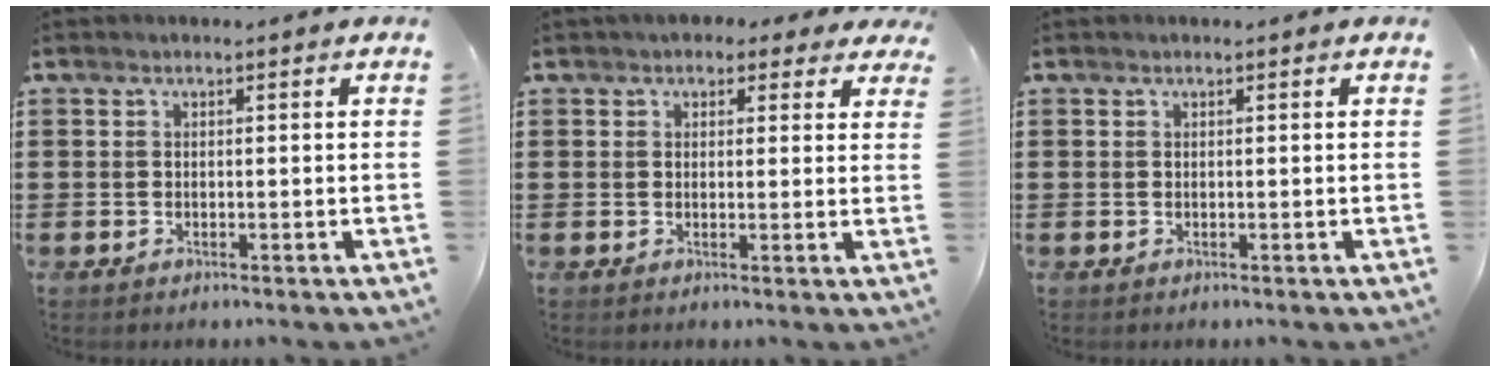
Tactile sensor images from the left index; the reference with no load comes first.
{"total": 3.0, "force": [2.2, 1.8, 0.9], "torque": [-0.021, 0.004, 0.038]}
{"total": 0.0}